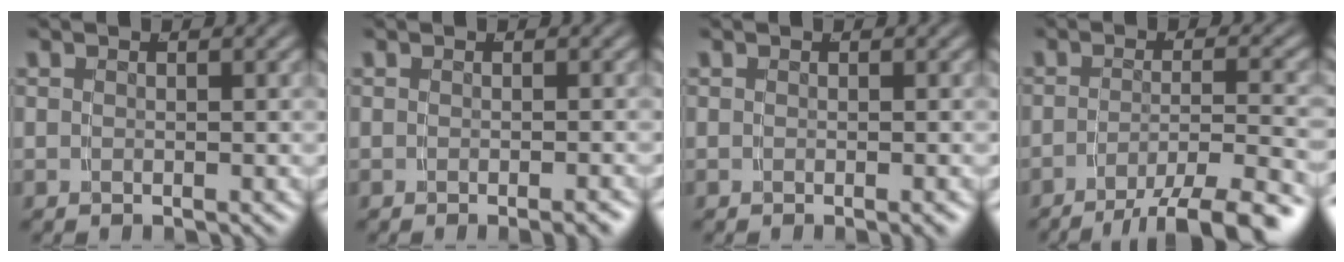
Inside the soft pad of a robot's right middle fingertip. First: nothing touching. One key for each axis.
{"total": 1.3, "fx": -1.0, "fy": 0.1, "fz": 0.9, "tx": -0.008, "ty": 0.002, "tz": -0.016}
{"total": 0.7, "fx": -0.4, "fy": 0.0, "fz": 0.6, "tx": -0.006, "ty": 0.001, "tz": -0.006}
{"total": 8.3, "fx": -6.1, "fy": 2.4, "fz": 5.1, "tx": -0.067, "ty": -0.019, "tz": -0.080}